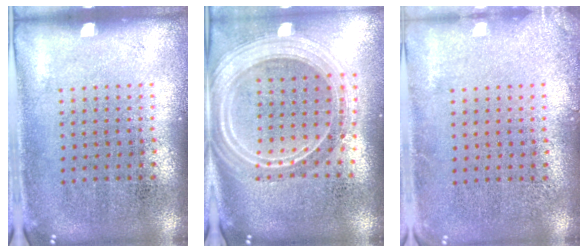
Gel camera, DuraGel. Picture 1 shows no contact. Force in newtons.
{"total": 2.7, "press": 2.2, "slide": 1.4}
{"total": 1.1, "press": 1.0, "slide": 0.2}